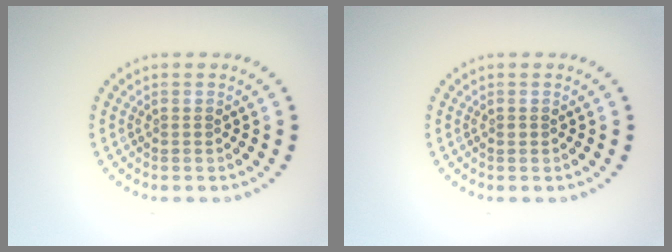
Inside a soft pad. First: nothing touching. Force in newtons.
{"total": 0.5, "press": 0.4, "slide": 0.3}